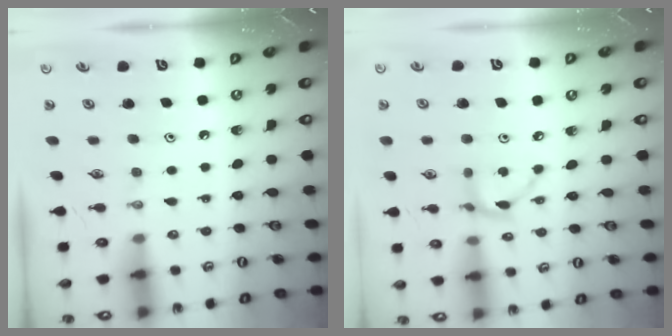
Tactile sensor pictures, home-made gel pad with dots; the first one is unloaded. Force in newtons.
{"total": 5.7, "press": 5.7, "slide": 0.2}